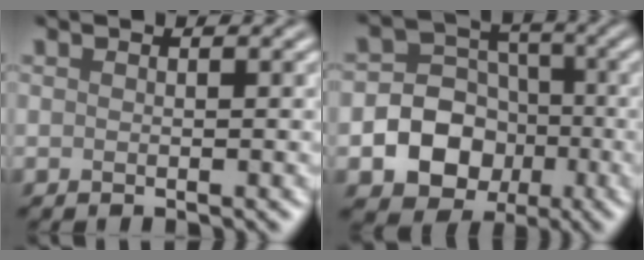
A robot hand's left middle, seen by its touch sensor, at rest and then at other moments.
{"total": 9.3, "force": [-2.8, 8.1, 3.5], "torque": [-0.043, -0.004, -0.074]}